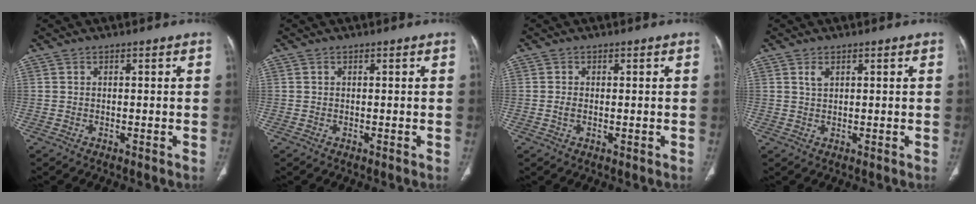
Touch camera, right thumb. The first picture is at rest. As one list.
[{"total": 0.0}, {"total": 1.3, "force": [0.0, 0.8, 1.1], "torque": [-0.028, -0.003, -0.001]}, {"total": 1.7, "force": [0.9, 0.9, 1.1], "torque": [-0.021, -0.001, 0.022]}]